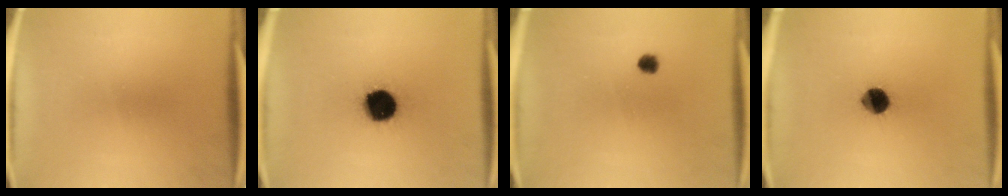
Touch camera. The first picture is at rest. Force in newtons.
{"total": 15.2}
{"total": 1.7}
{"total": 7.5}